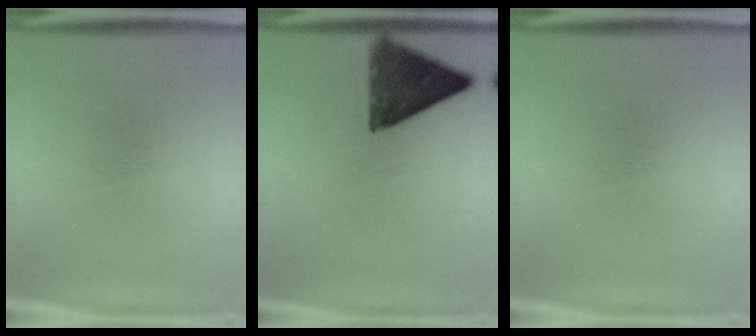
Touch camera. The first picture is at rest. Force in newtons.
{"total": 11.2}
{"total": 0.0}